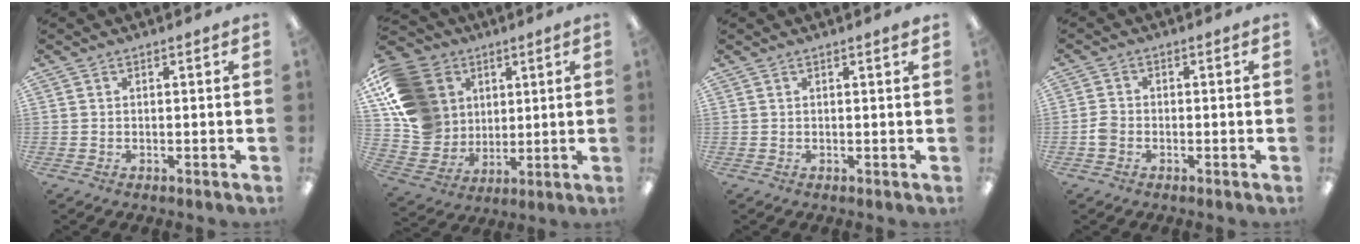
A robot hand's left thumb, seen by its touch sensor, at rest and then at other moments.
{"total": 15.7, "force": [5.3, 13.2, 6.5], "torque": [-0.154, -0.015, 0.113]}
{"total": 0.8, "force": [0.6, 0.0, 0.6], "torque": [-0.004, -0.002, 0.008]}
{"total": 2.8, "force": [-1.2, 2.1, 1.5], "torque": [-0.024, 0.007, -0.021]}